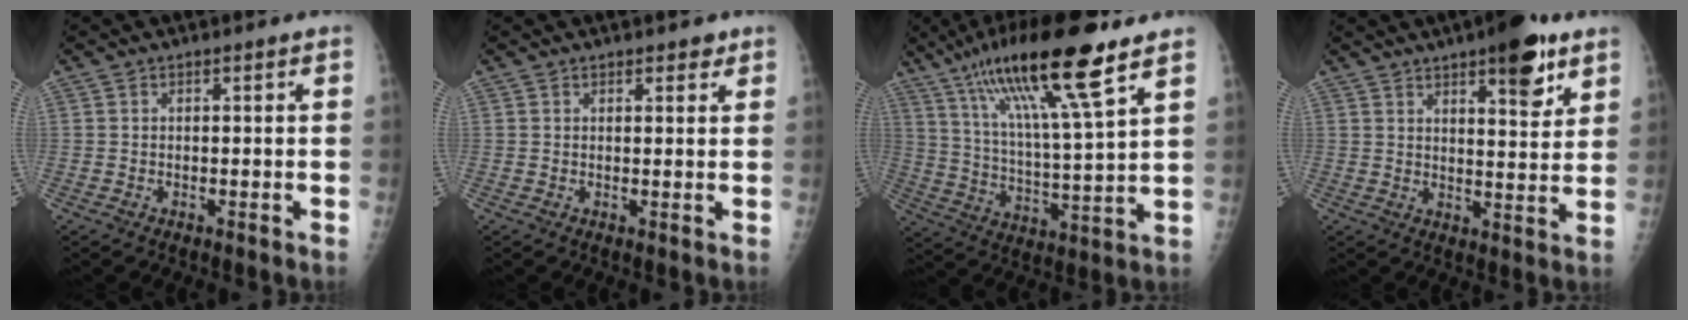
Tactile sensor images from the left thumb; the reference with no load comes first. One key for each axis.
{"total": 1.8, "fx": 1.3, "fy": 0.9, "fz": 0.8, "tx": 0.003, "ty": -0.007, "tz": 0.013}
{"total": 20.1, "fx": 12.2, "fy": 2.7, "fz": 15.8, "tx": -0.276, "ty": -0.038, "tz": 0.218}
{"total": 11.1, "fx": 6.6, "fy": 3.5, "fz": 8.2, "tx": -0.091, "ty": -0.032, "tz": 0.091}